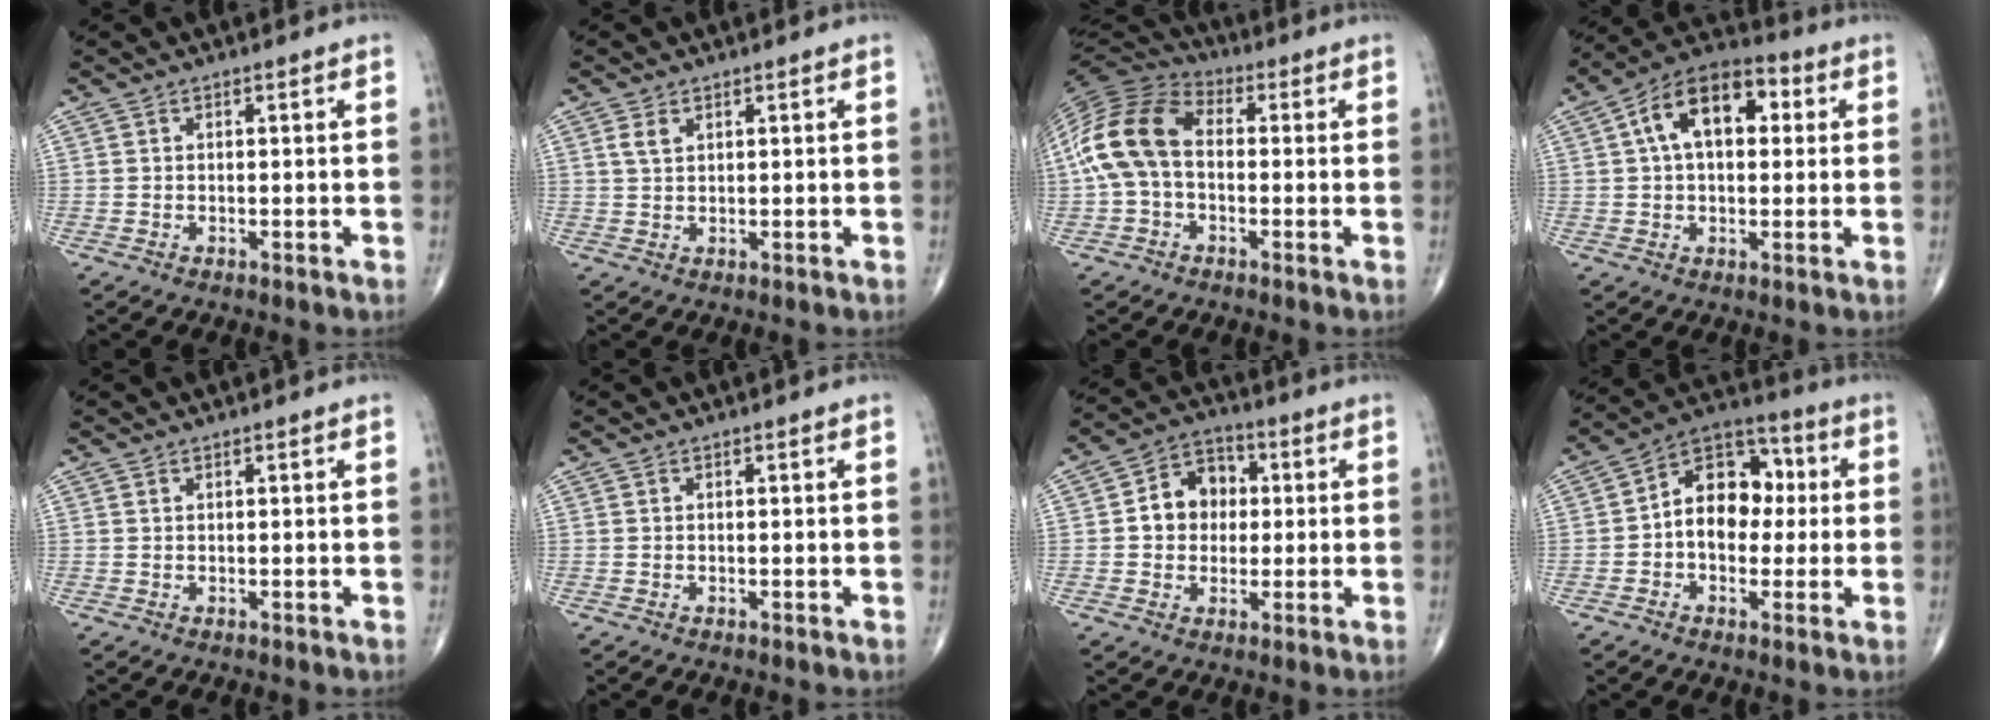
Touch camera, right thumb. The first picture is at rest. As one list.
[{"total": 2.3, "force": [1.1, 1.4, 1.5], "torque": [-0.029, 0.002, 0.026]}, {"total": 14.3, "force": [-0.3, 9.5, 10.7], "torque": [-0.219, 0.035, -0.017]}, {"total": 14.1, "force": [3.2, 8.3, 10.9], "torque": [-0.162, 0.029, 0.043]}, {"total": 0.0}, {"total": 0.0}, {"total": 9.3, "force": [0.7, 7.7, 5.2], "torque": [-0.048, 0.019, 0.002]}, {"total": 12.9, "force": [0.4, 9.1, 9.1], "torque": [-0.107, 0.037, -0.007]}]